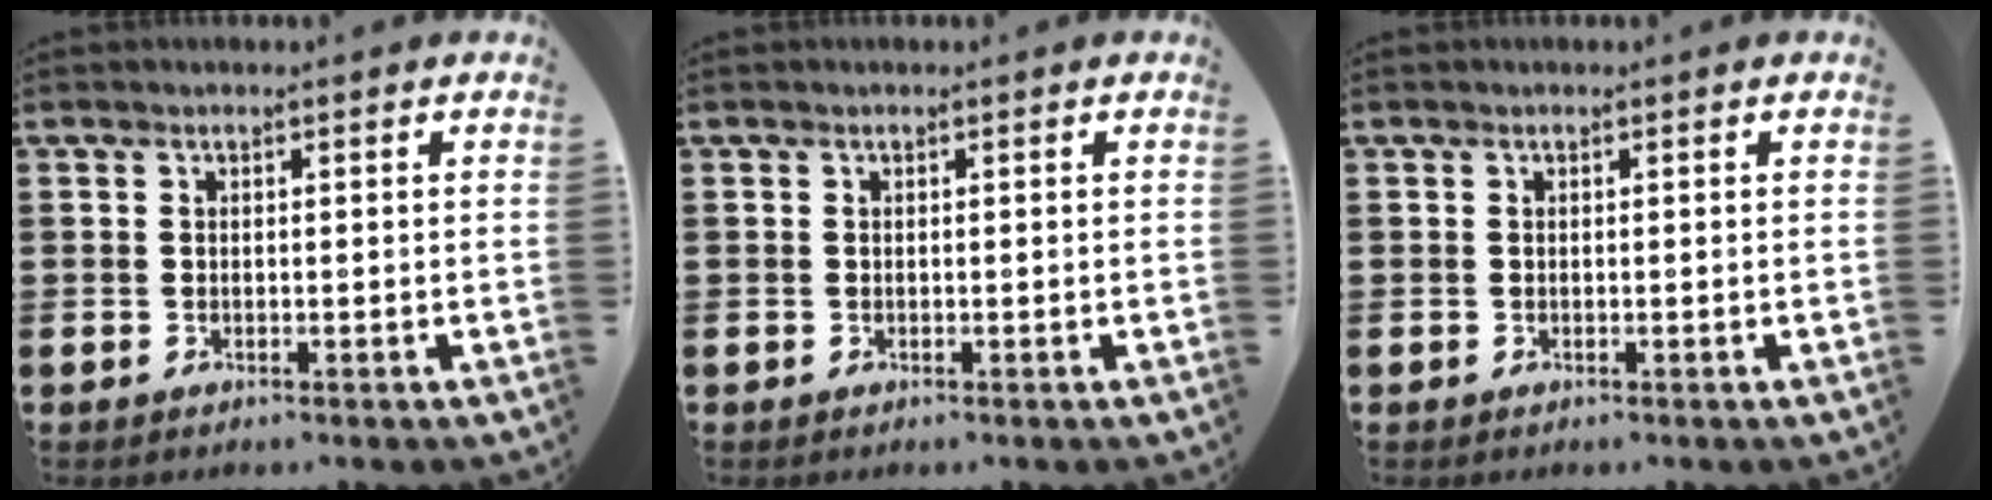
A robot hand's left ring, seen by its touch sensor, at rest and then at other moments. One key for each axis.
{"total": 0.0}
{"total": 0.0}